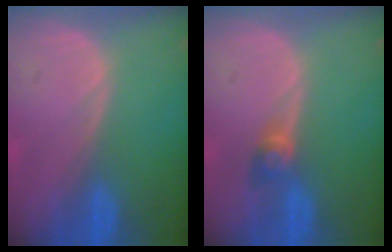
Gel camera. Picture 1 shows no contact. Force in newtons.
{"total": 2.6, "press": 2.4, "slide": 1.0}